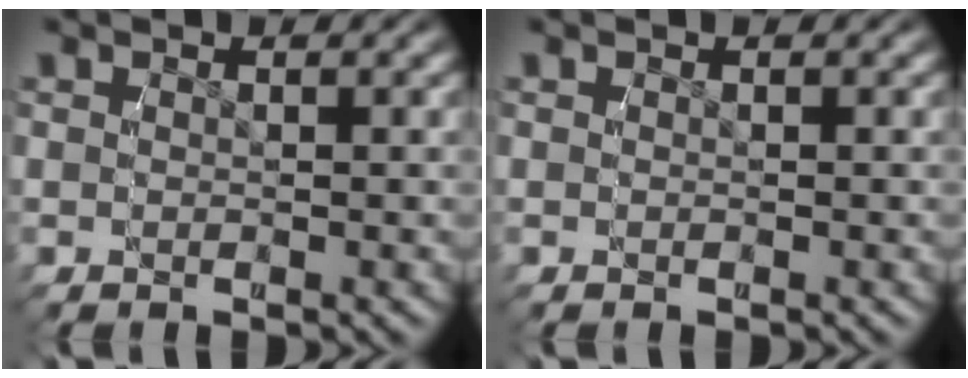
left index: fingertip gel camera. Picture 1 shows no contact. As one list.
[{"total": 0.0}]